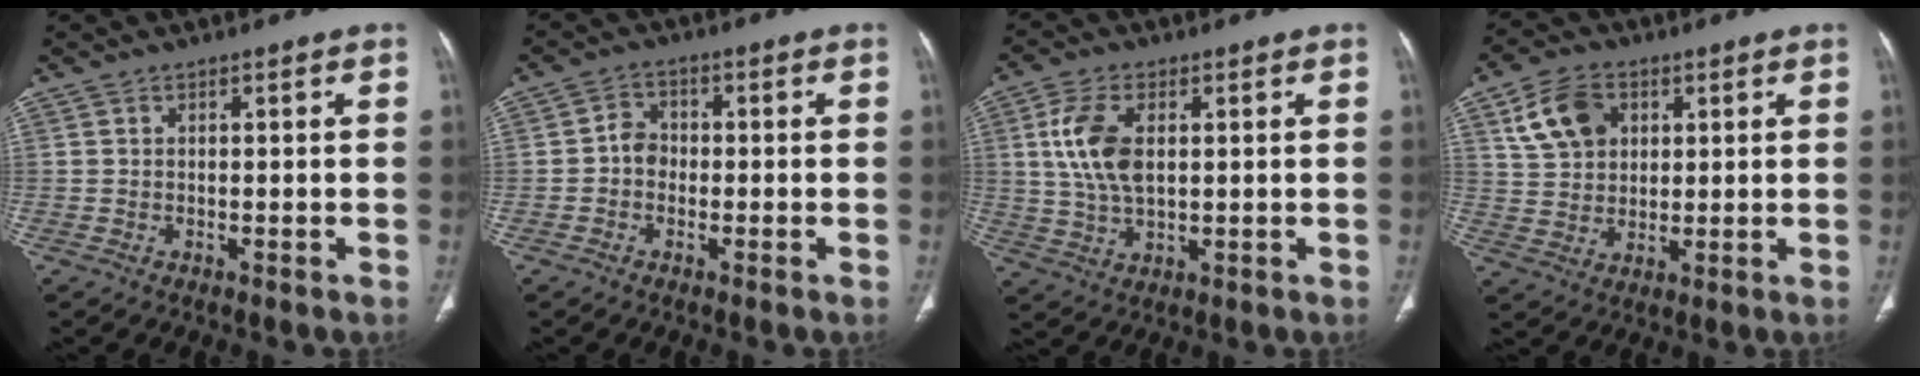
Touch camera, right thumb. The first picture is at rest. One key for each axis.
{"total": 3.5, "fx": -0.8, "fy": 3.0, "fz": 1.7, "tx": -0.011, "ty": 0.014, "tz": -0.022}
{"total": 9.6, "fx": 1.9, "fy": 5.3, "fz": 7.8, "tx": -0.162, "ty": -0.002, "tz": 0.040}
{"total": 9.7, "fx": 3.8, "fy": 7.1, "fz": 5.3, "tx": -0.080, "ty": -0.003, "tz": 0.074}